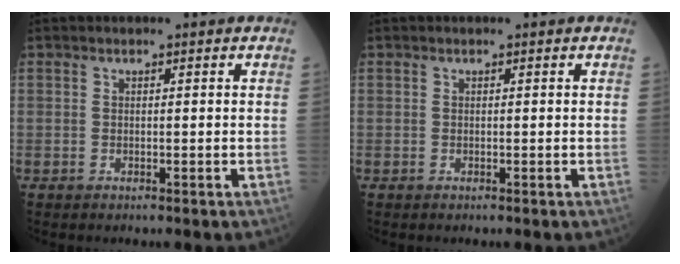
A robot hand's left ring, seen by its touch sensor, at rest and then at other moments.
{"total": 0.0}